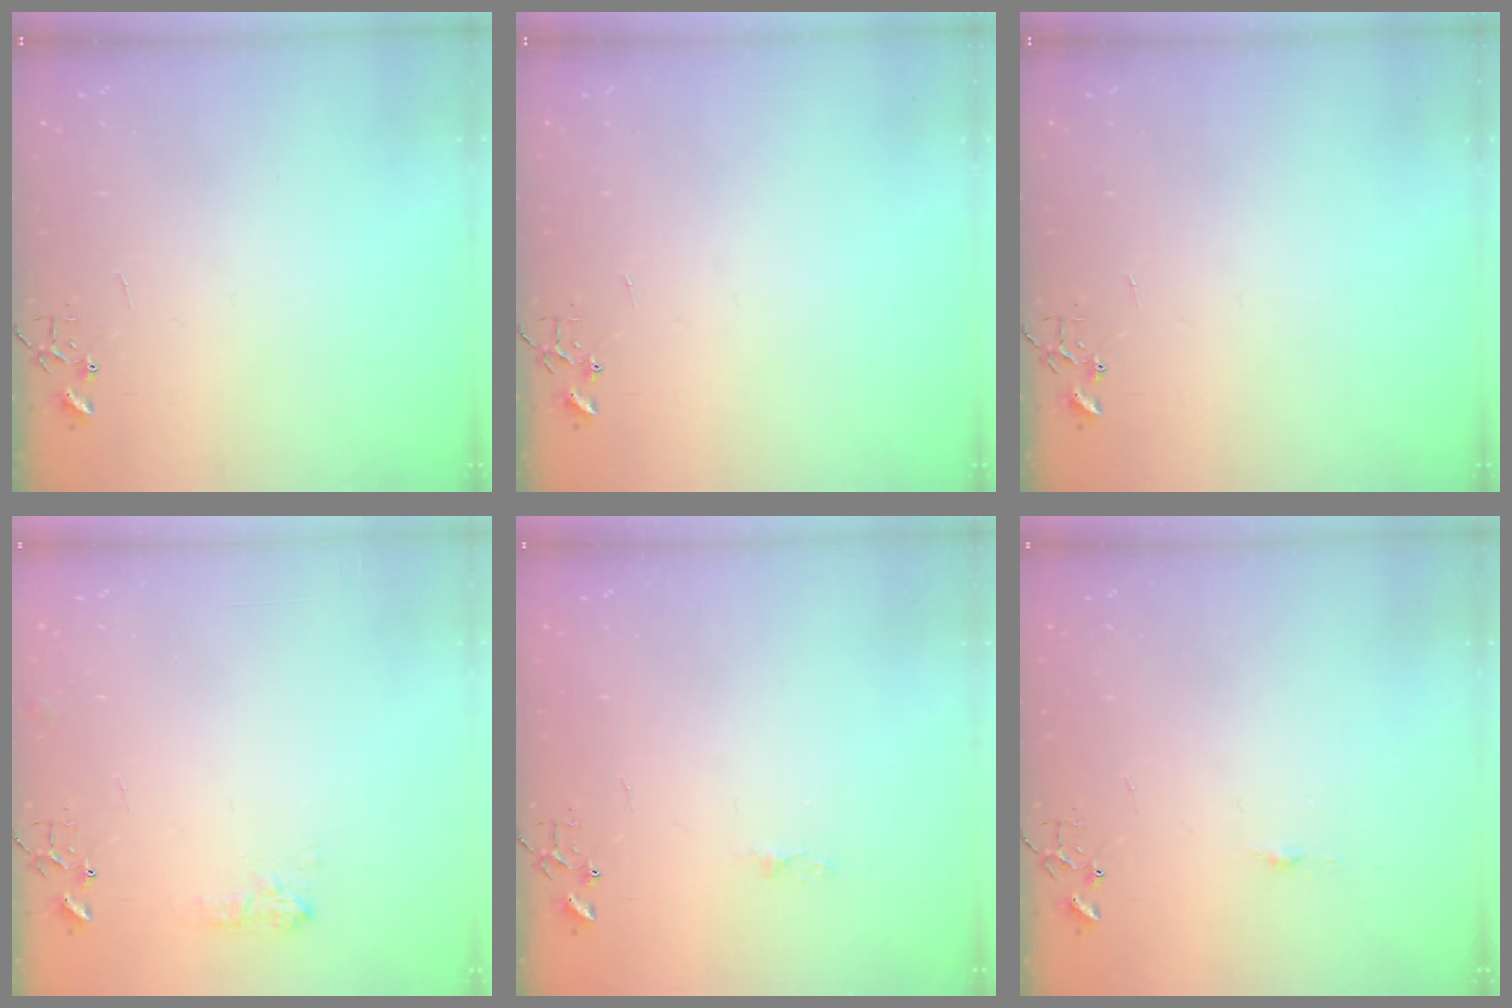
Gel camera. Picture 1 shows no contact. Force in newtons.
{"total": 0.0}
{"total": 0.0}
{"total": 8.0, "press": 7.9, "slide": 0.7}
{"total": 3.6, "press": 3.5, "slide": 0.5}
{"total": 3.3, "press": 3.3, "slide": 0.4}